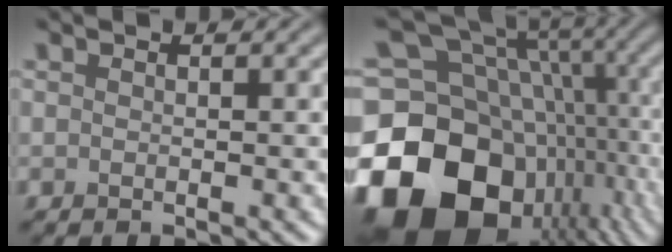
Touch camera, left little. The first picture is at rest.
{"total": 21.5, "force": [-7.4, 16.2, 12.1], "torque": [-0.229, -0.018, -0.108]}